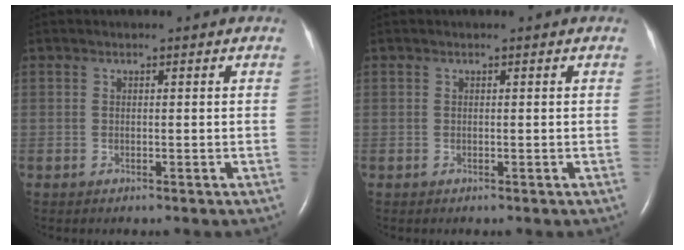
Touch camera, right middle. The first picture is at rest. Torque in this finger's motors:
{"motor_torque": [0.24, -0.27, 0.00, 0.00]}